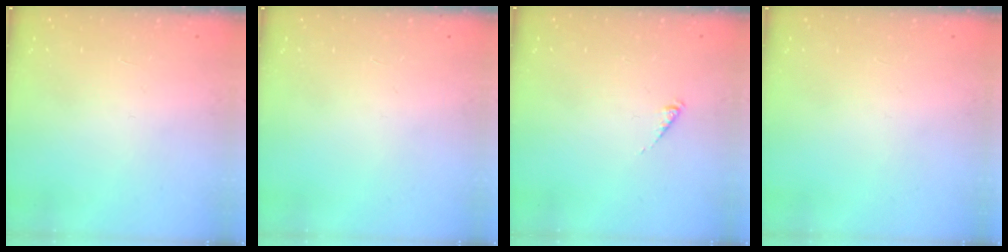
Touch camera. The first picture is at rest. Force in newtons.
{"total": 0.0}
{"total": 0.0}
{"total": 0.0}